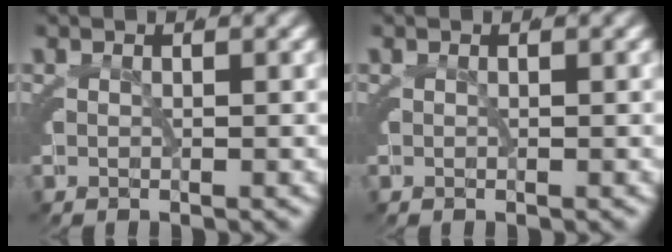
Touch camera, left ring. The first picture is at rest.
{"total": 0.0}